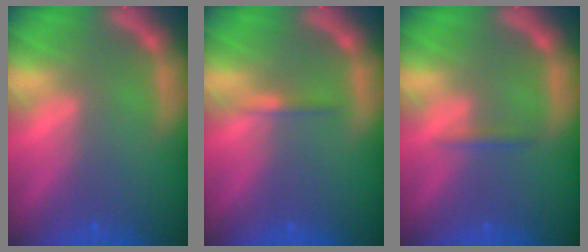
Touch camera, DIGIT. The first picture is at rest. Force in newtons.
{"total": 0.9}
{"total": 0.9}